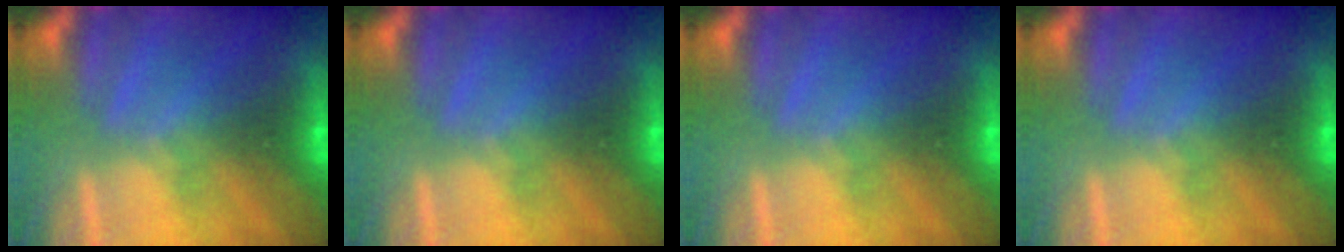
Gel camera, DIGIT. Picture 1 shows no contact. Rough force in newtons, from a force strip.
{"total": 0.0}
{"total": 0.0}
{"total": 0.0}